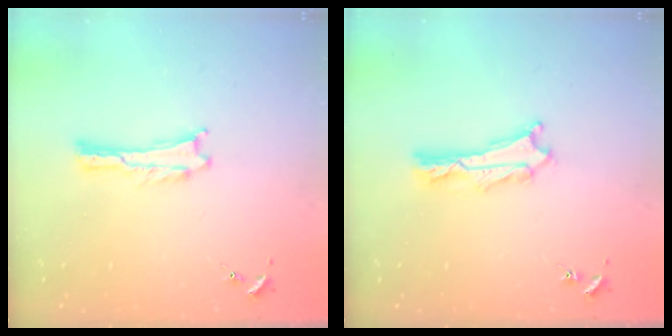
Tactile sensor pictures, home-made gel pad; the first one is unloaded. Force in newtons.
{"total": 2.4, "press": 2.4, "slide": 0.3}